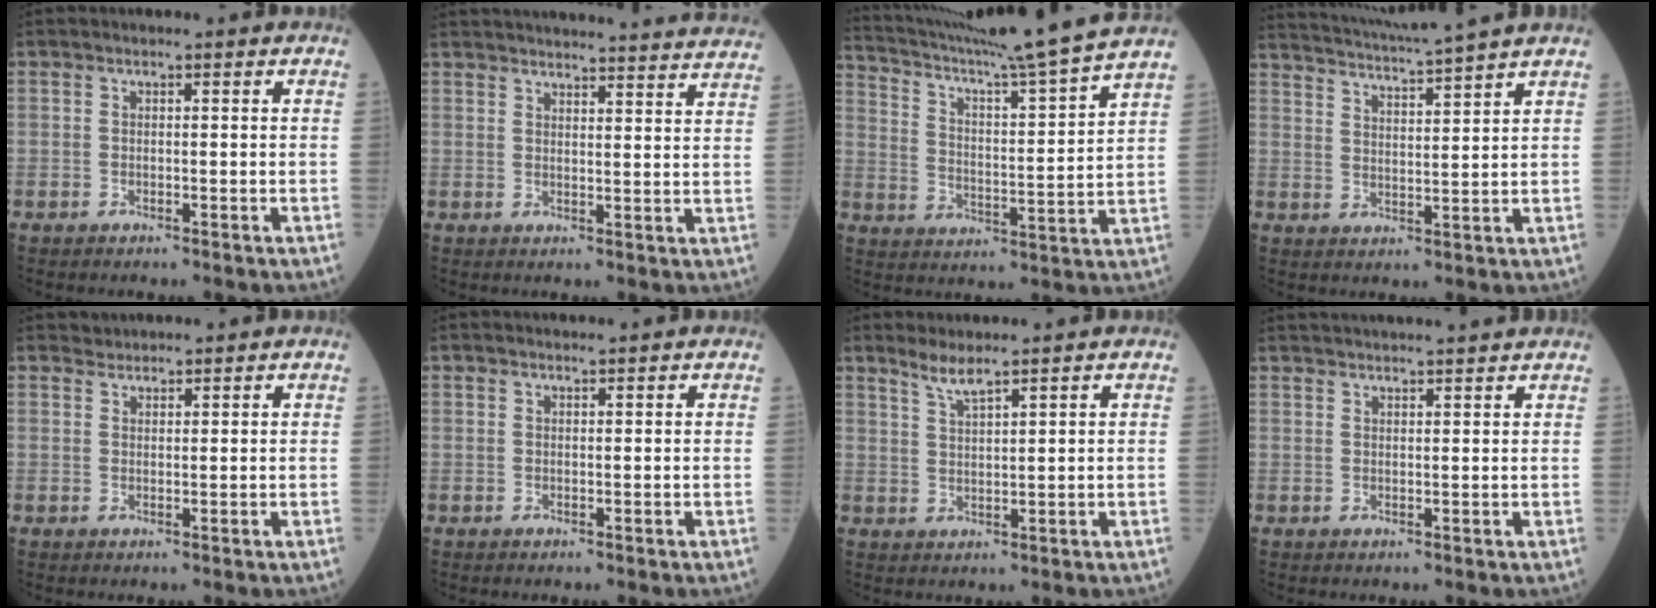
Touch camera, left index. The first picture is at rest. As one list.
[{"total": 27.3, "force": [26.3, 1.8, 7.1], "torque": [-0.104, -0.034, 0.316]}, {"total": 19.8, "force": [17.8, -2.6, 8.3], "torque": [-0.153, -0.036, 0.260]}, {"total": 12.1, "force": [11.2, -1.8, 4.2], "torque": [-0.084, 0.001, 0.169]}, {"total": 1.4, "force": [1.4, 0.3, -0.4], "torque": [-0.001, 0.010, 0.027]}, {"total": 0.8, "force": [0.8, -0.1, 0.1], "torque": [-0.003, 0.006, 0.015]}, {"total": 2.9, "force": [2.5, -0.2, 1.5], "torque": [-0.033, -0.002, 0.053]}, {"total": 10.5, "force": [9.9, -0.1, 3.6], "torque": [-0.056, 0.028, 0.131]}]